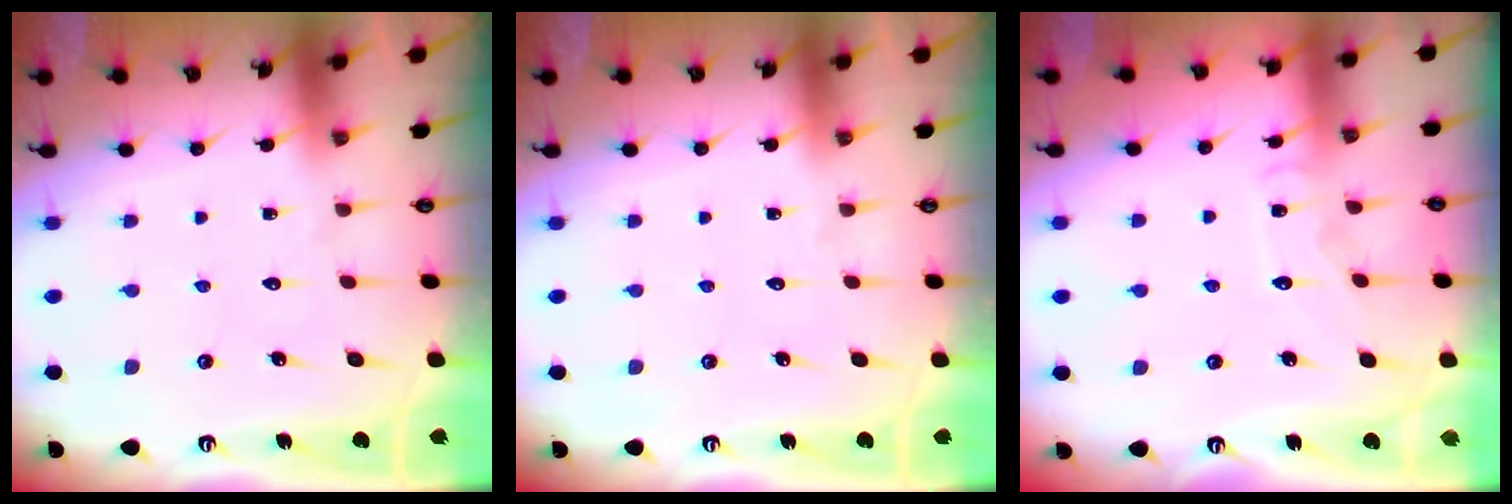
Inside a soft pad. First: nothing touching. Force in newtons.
{"total": 0.0}
{"total": 6.2, "press": 6.2, "slide": 0.6}